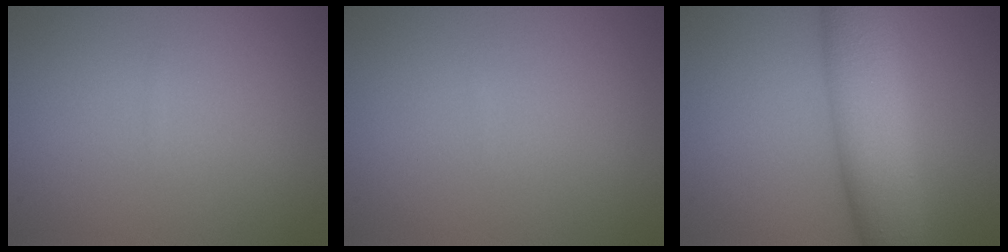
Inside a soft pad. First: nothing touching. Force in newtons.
{"total": 0.0}
{"total": 8.7, "press": 8.7, "slide": 0.3}